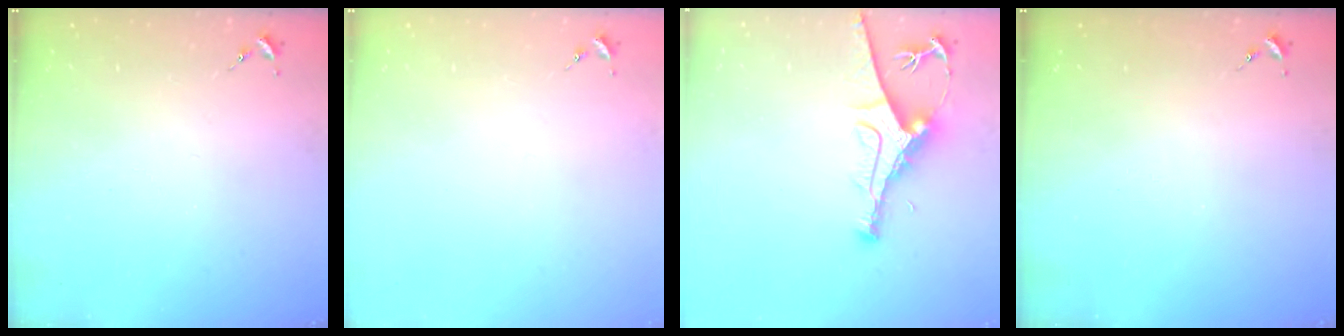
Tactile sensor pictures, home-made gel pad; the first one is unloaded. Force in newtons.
{"total": 0.0}
{"total": 9.7, "press": 9.7, "slide": 0.7}
{"total": 0.0}